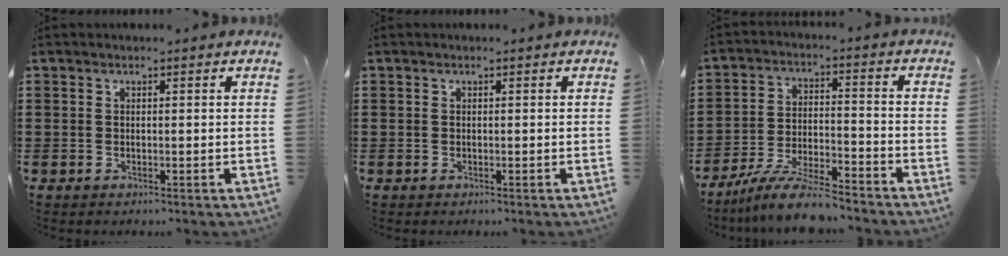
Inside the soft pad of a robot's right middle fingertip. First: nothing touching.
{"total": 0.0}
{"total": 9.2, "force": [-8.1, 1.0, 4.1], "torque": [-0.079, 0.012, -0.156]}